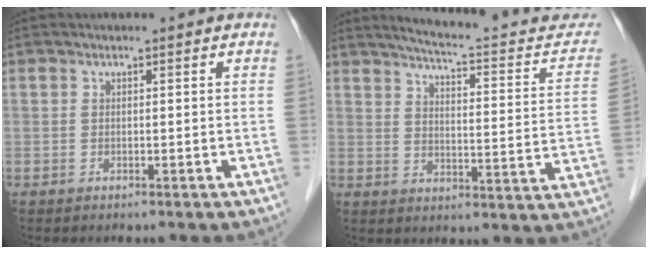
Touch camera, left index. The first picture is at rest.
{"total": 18.9, "force": [17.2, 2.5, 7.4], "torque": [-0.087, -0.040, 0.203]}